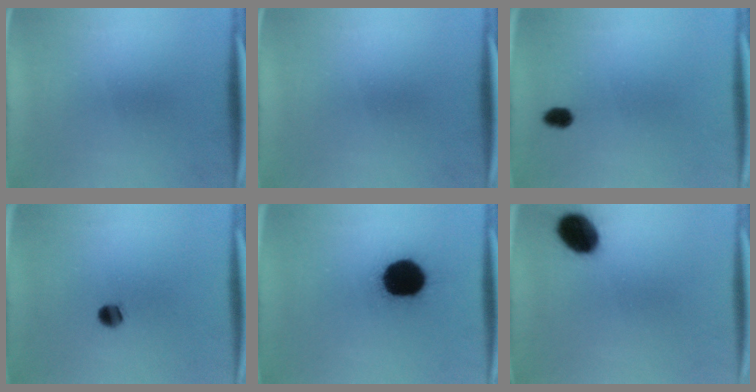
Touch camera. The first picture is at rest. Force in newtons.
{"total": 0.0}
{"total": 2.3}
{"total": 3.2}
{"total": 18.5}
{"total": 9.3}